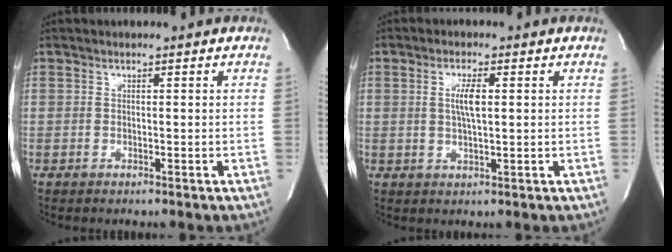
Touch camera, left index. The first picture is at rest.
{"total": 3.8, "force": [0.5, 0.7, 3.7], "torque": [-0.074, -0.001, 0.010]}